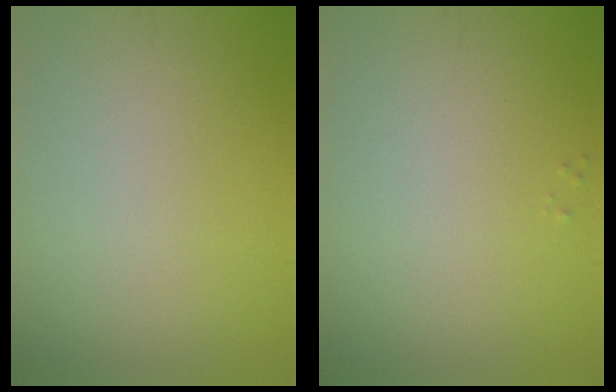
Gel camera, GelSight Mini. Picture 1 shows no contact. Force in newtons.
{"total": 0.0}